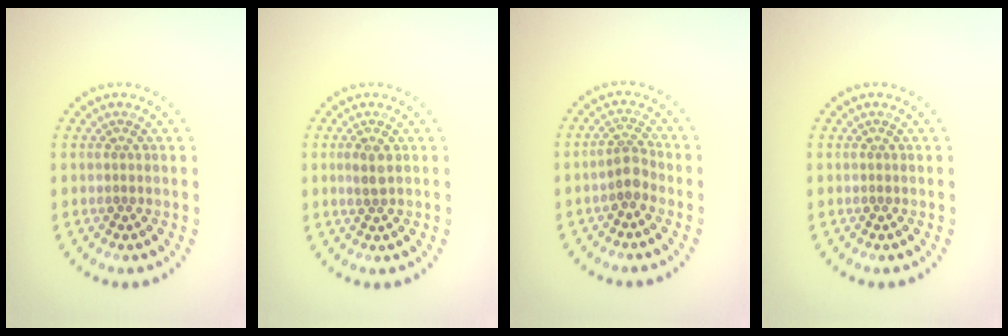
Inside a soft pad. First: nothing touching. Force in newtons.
{"total": 1.4, "press": 1.3, "slide": 0.3}
{"total": 2.1, "press": 1.7, "slide": 1.2}
{"total": 0.0}